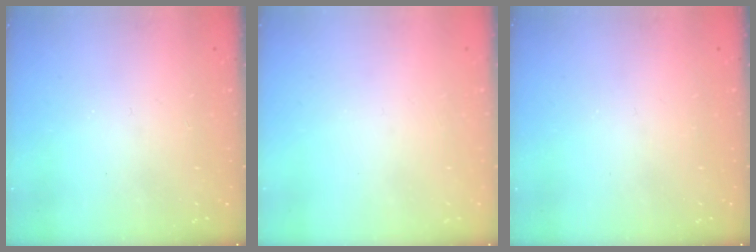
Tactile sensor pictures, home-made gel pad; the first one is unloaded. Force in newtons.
{"total": 0.0}
{"total": 0.0}